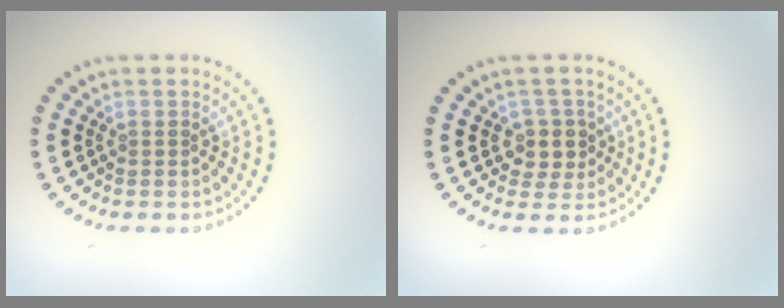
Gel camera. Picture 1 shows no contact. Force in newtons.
{"total": 2.5, "press": 2.1, "slide": 1.2}